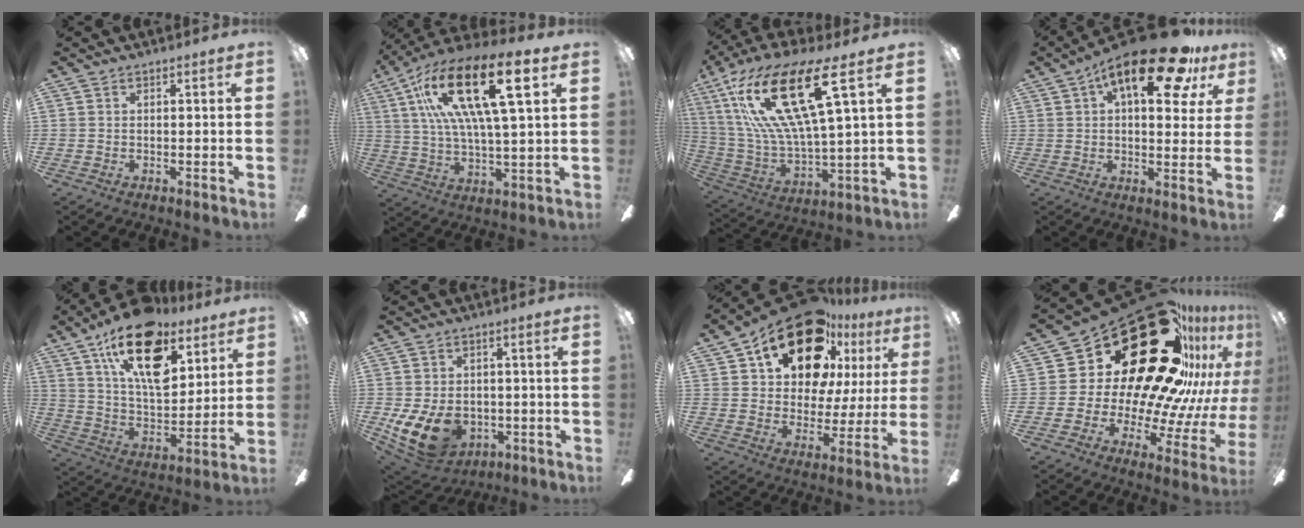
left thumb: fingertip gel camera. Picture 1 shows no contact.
{"total": 21.7, "force": [10.3, 6.0, 18.1], "torque": [-0.348, -0.037, 0.153]}
{"total": 24.8, "force": [11.2, 7.1, 20.9], "torque": [-0.437, -0.046, 0.180]}
{"total": 20.2, "force": [10.6, 7.6, 15.4], "torque": [-0.216, -0.046, 0.163]}
{"total": 22.4, "force": [12.7, 11.4, 14.6], "torque": [-0.237, -0.056, 0.222]}
{"total": 14.2, "force": [-4.7, 9.6, 9.3], "torque": [-0.196, 0.023, -0.076]}
{"total": 22.5, "force": [14.1, 11.5, 13.2], "torque": [-0.223, -0.081, 0.246]}
{"total": 39.6, "force": [20.0, 19.6, 28.0], "torque": [-0.389, -0.176, 0.400]}